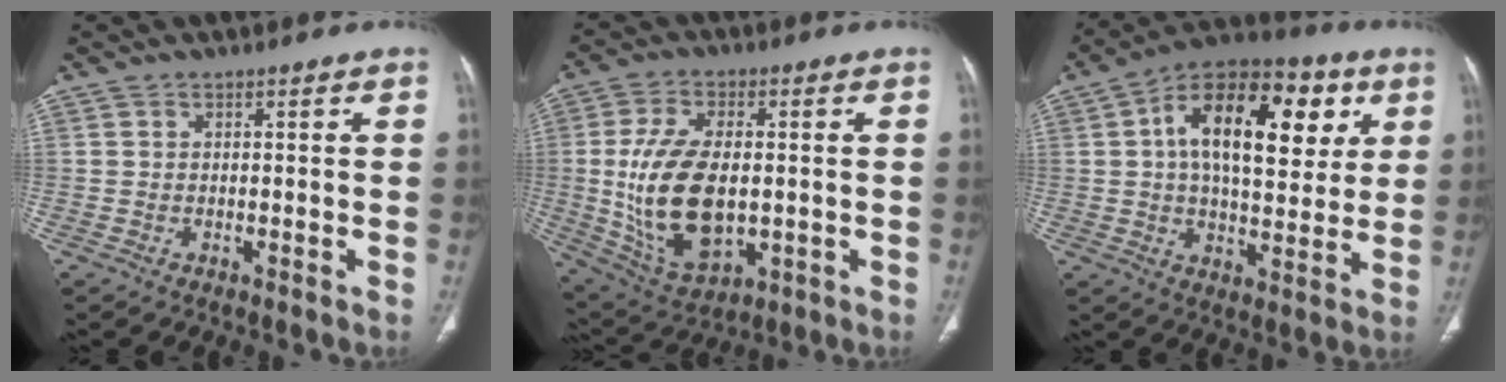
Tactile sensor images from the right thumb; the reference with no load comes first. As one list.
[{"total": 17.0, "force": [-0.7, 9.5, 14.1], "torque": [-0.266, -0.007, 0.006]}, {"total": 21.9, "force": [6.0, 11.5, 17.6], "torque": [-0.238, 0.008, 0.081]}]